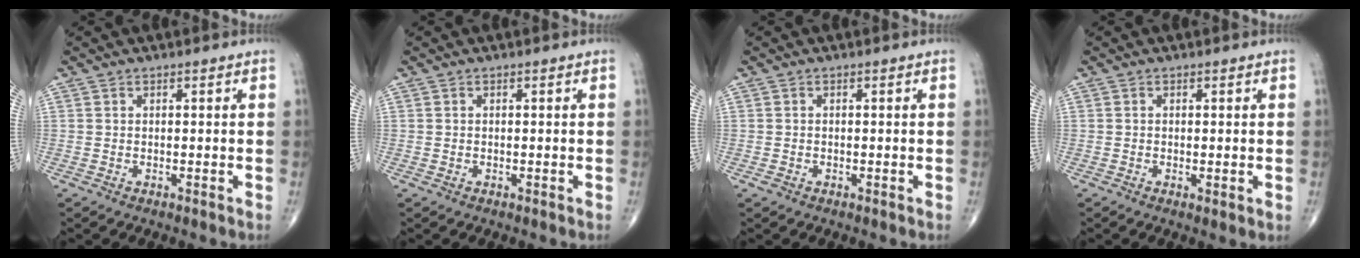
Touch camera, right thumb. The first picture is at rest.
{"total": 0.0}
{"total": 0.6, "force": [-0.3, 0.4, 0.3], "torque": [-0.003, 0.004, -0.005]}
{"total": 1.2, "force": [-0.1, 0.2, 1.2], "torque": [-0.021, -0.006, -0.002]}